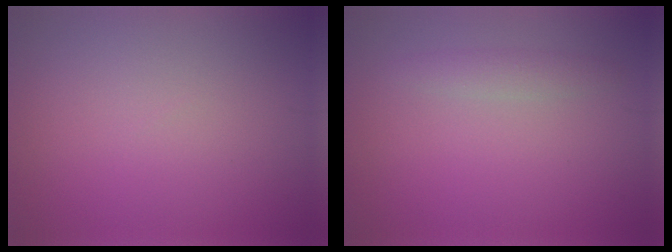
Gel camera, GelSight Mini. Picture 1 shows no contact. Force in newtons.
{"total": 1.4, "press": 1.4, "slide": 0.0}